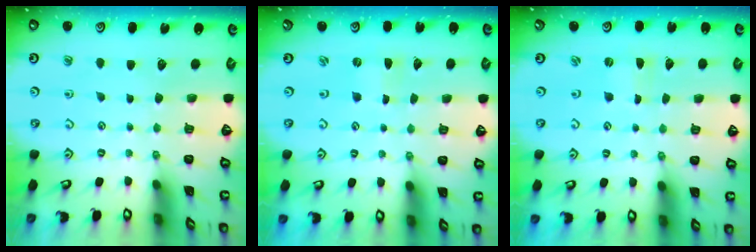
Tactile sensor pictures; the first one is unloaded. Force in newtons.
{"total": 0.0}
{"total": 0.0}